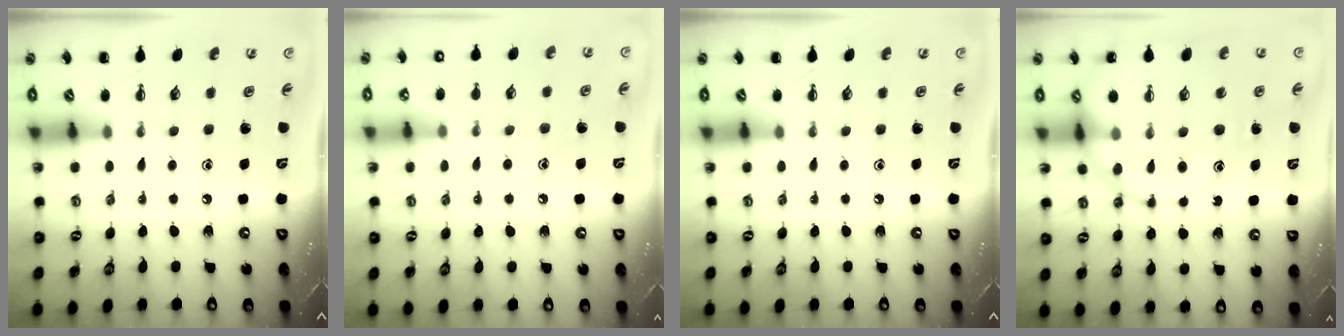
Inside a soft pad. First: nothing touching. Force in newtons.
{"total": 7.8, "press": 7.5, "slide": 2.0}
{"total": 0.0}
{"total": 15.2, "press": 15.1, "slide": 2.0}